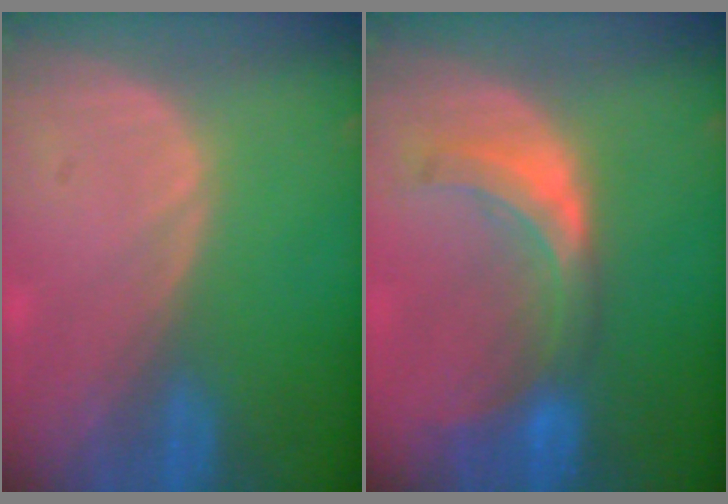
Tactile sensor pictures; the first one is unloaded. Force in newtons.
{"total": 7.4, "press": 6.7, "slide": 2.9}